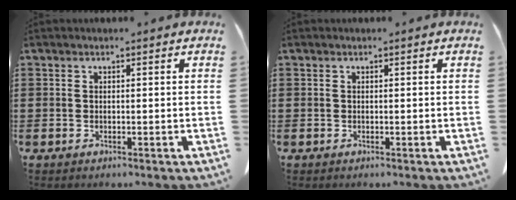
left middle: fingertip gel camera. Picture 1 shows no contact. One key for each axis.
{"total": 0.0}